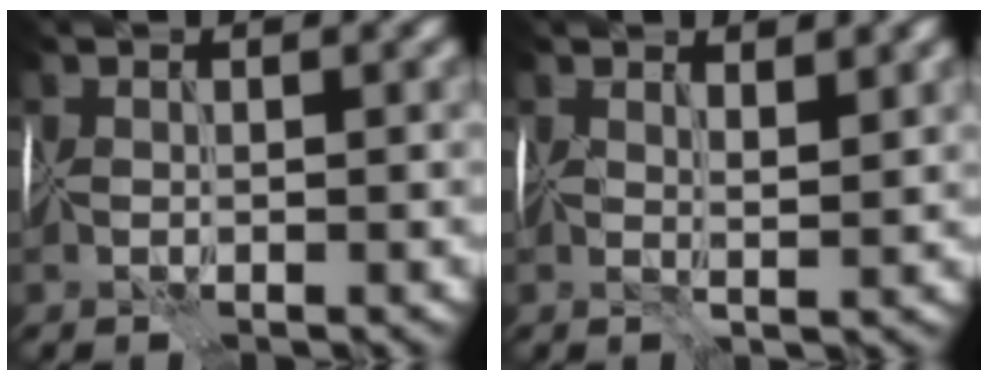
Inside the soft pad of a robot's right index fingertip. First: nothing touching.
{"total": 2.3, "force": [1.6, 0.6, 1.6], "torque": [-0.025, -0.001, 0.027]}